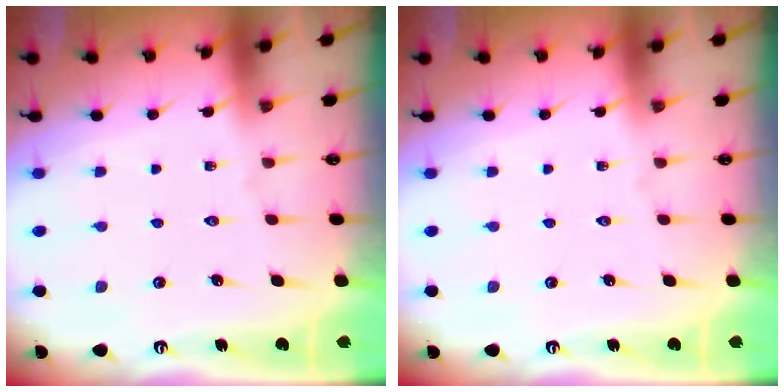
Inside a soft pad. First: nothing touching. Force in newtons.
{"total": 0.0}